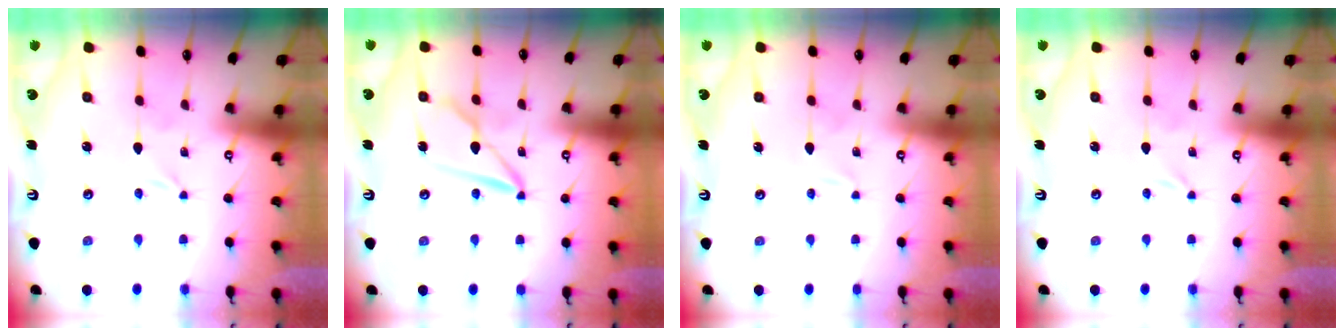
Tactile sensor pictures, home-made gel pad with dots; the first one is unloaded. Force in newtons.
{"total": 8.1, "press": 8.1, "slide": 0.6}
{"total": 2.4, "press": 2.3, "slide": 0.3}
{"total": 0.0}